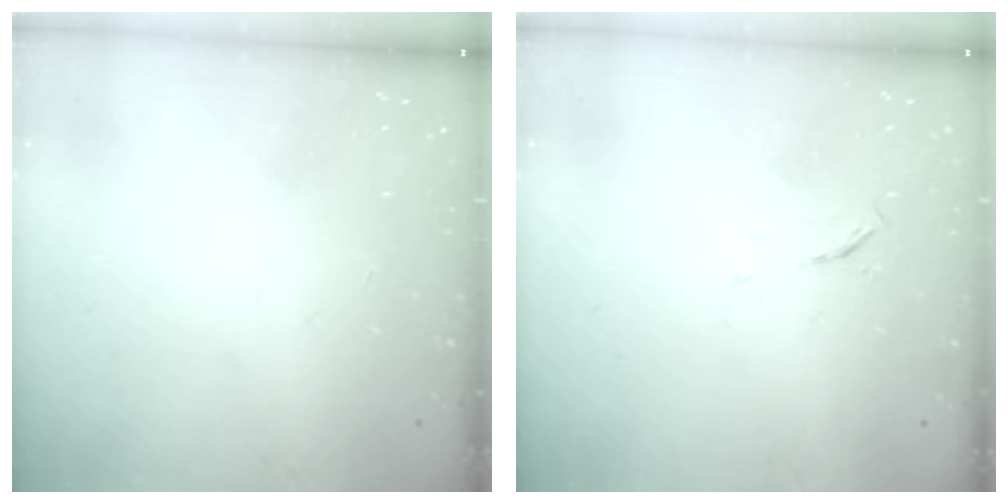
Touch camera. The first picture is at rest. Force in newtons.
{"total": 4.0, "press": 4.0, "slide": 0.6}